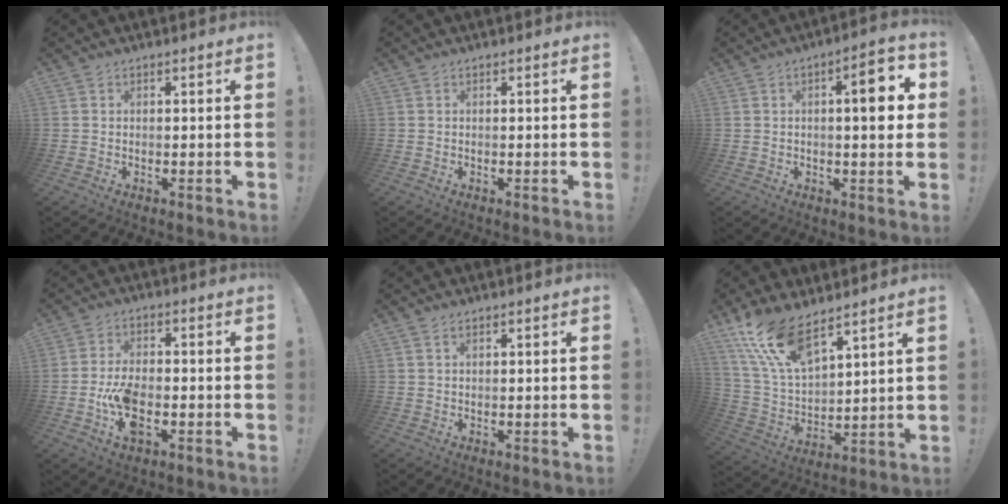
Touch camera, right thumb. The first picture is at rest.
{"total": 0.0}
{"total": 8.9, "force": [1.3, 2.4, 8.5], "torque": [-0.107, -0.002, 0.012]}
{"total": 9.8, "force": [-3.1, 5.2, 7.7], "torque": [-0.145, 0.000, -0.054]}
{"total": 1.2, "force": [0.8, 0.4, 0.9], "torque": [-0.012, -0.003, 0.014]}
{"total": 15.3, "force": [11.5, 5.3, 8.6], "torque": [-0.182, -0.075, 0.214]}